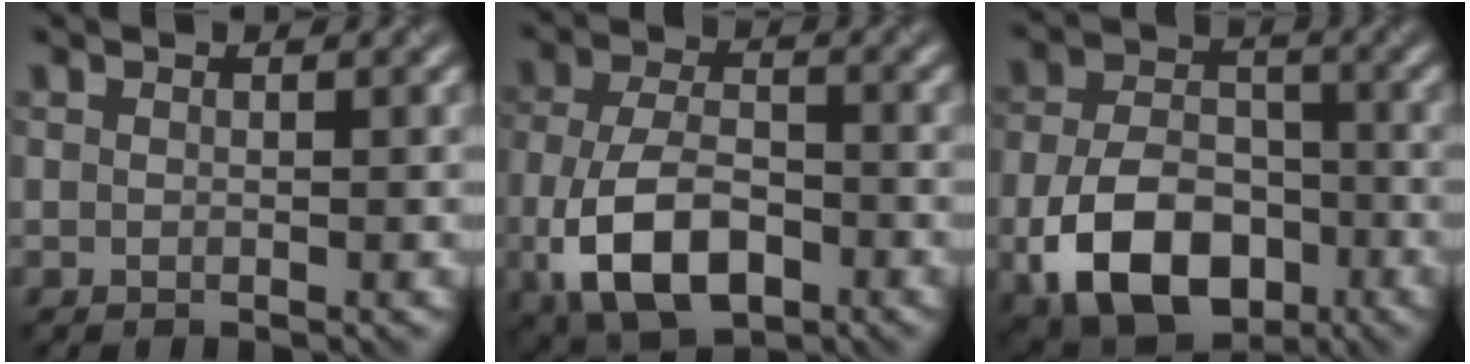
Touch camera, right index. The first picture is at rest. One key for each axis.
{"total": 8.0, "fx": -3.1, "fy": 4.6, "fz": 5.8, "tx": -0.124, "ty": -0.004, "tz": -0.062}
{"total": 10.0, "fx": -4.2, "fy": 6.5, "fz": 6.3, "tx": -0.123, "ty": -0.004, "tz": -0.074}